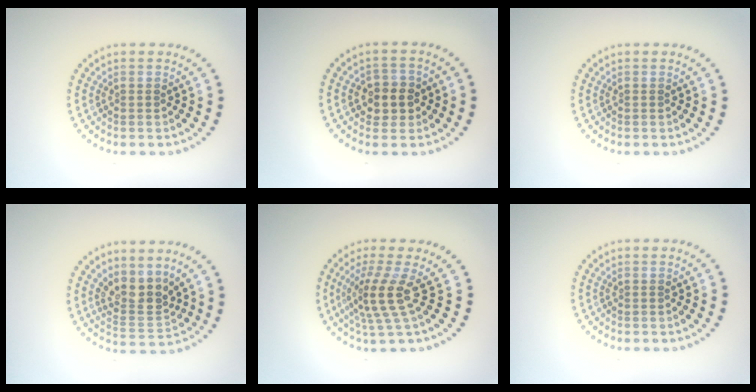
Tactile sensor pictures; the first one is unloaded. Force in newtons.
{"total": 2.7, "press": 2.6, "slide": 0.7}
{"total": 0.0}
{"total": 3.2, "press": 2.5, "slide": 2.0}
{"total": 3.8, "press": 2.9, "slide": 2.6}
{"total": 0.0}